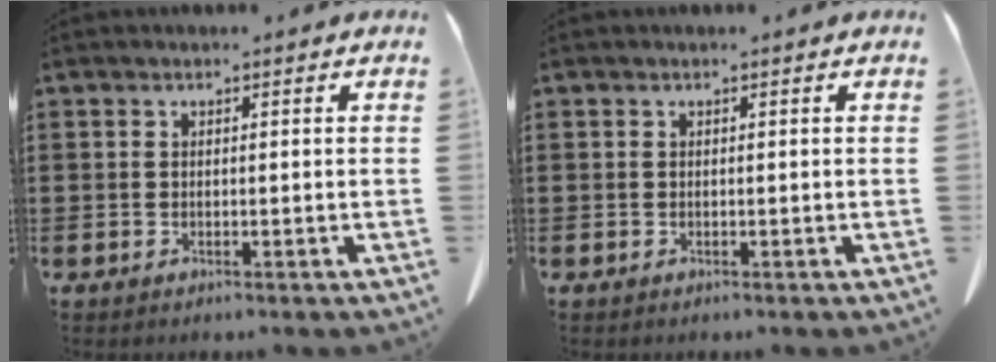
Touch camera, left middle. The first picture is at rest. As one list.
[{"total": 0.0}]